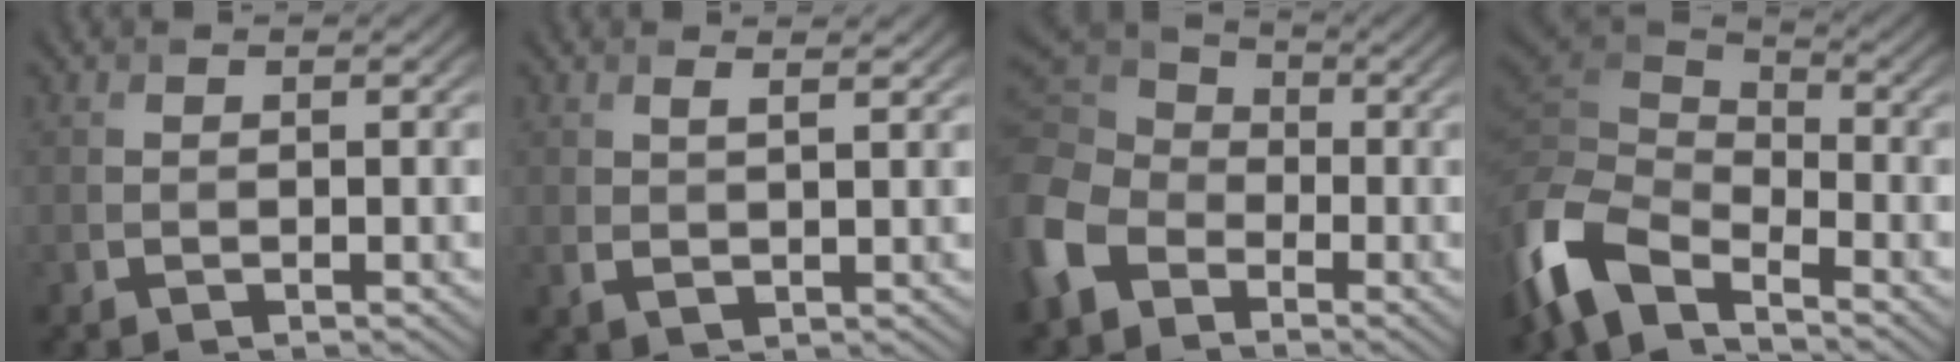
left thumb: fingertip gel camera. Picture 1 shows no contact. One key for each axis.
{"total": 2.3, "fx": 1.2, "fy": 0.7, "fz": 1.9, "tx": -0.043, "ty": -0.001, "tz": 0.024}
{"total": 10.3, "fx": -3.8, "fy": 7.7, "fz": 5.7, "tx": -0.172, "ty": -0.008, "tz": -0.096}
{"total": 10.6, "fx": -6.4, "fy": 4.8, "fz": 7.0, "tx": -0.168, "ty": -0.011, "tz": -0.141}